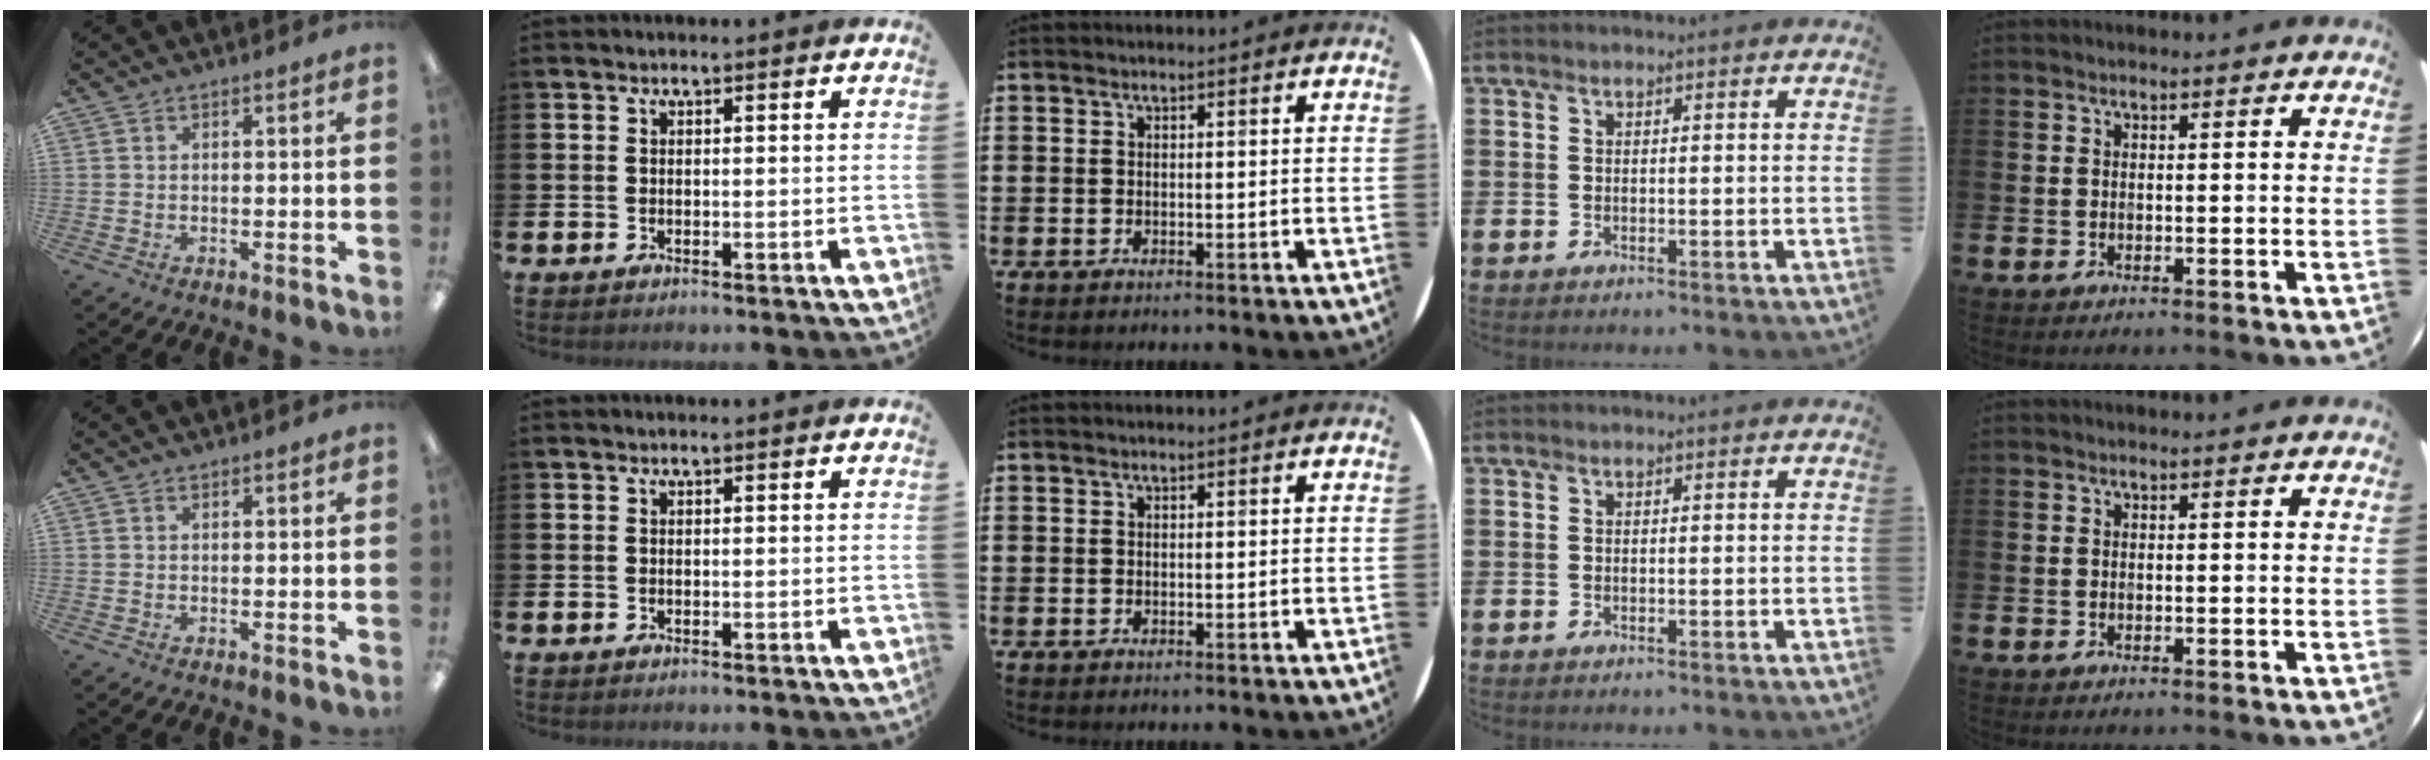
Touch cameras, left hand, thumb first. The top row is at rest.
{"thumb": {"total": 0.5, "force": [0.3, 0.4, 0.3], "torque": [-0.006, 0.003, 0.005]}}